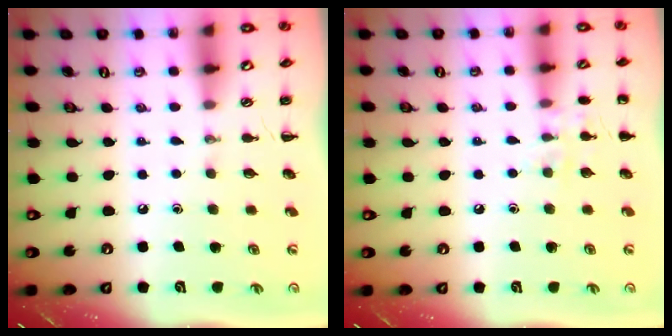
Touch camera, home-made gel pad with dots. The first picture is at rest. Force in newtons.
{"total": 7.7, "press": 7.4, "slide": 1.9}